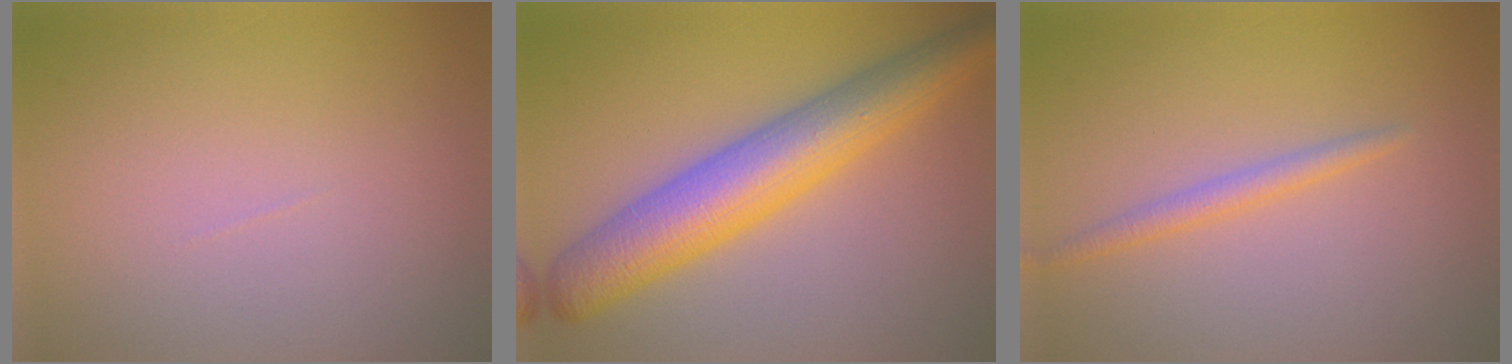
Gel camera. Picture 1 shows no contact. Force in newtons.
{"total": 7.9, "press": 7.9, "slide": 0.1}
{"total": 1.6, "press": 1.6, "slide": 0.0}